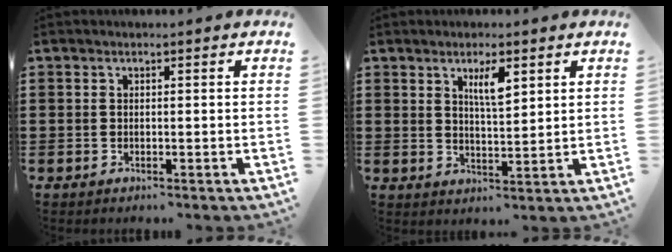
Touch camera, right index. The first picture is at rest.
{"total": 4.1, "force": [2.2, 1.0, 3.3], "torque": [-0.062, 0.003, 0.035]}